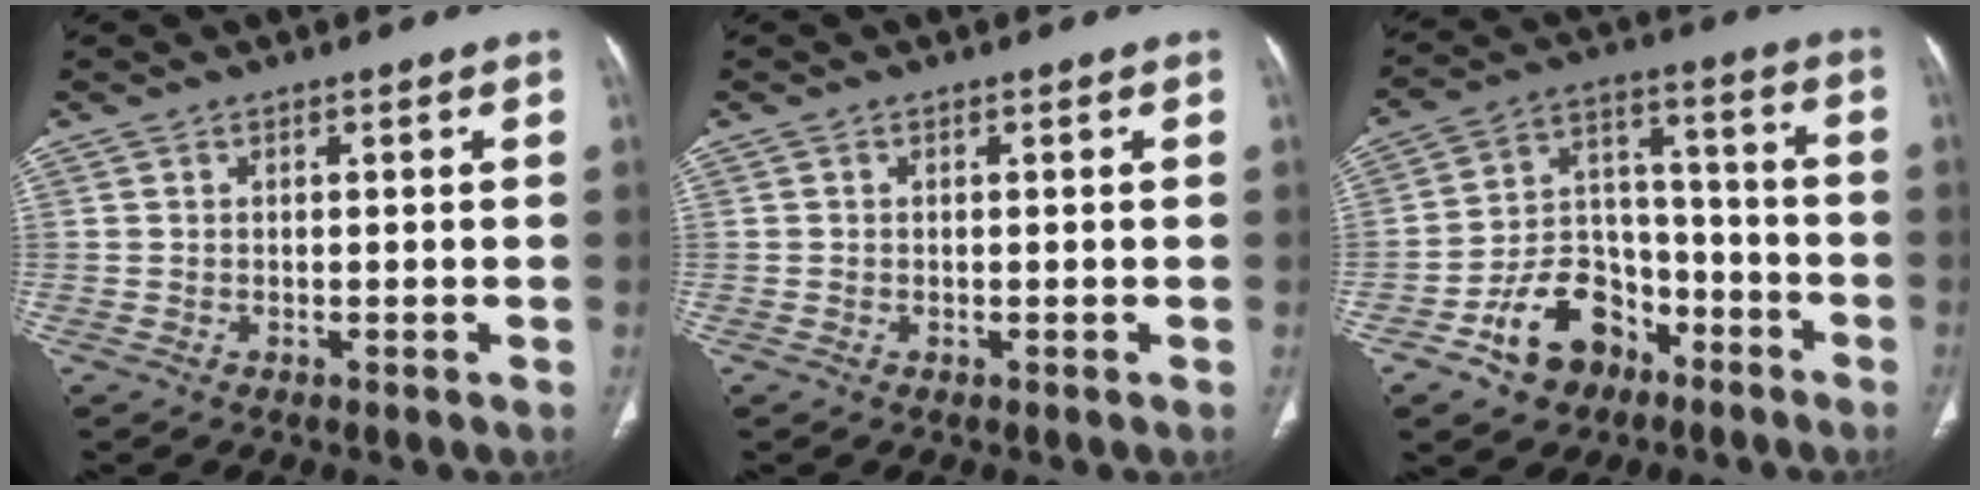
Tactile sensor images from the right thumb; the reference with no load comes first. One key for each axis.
{"total": 0.0}
{"total": 14.2, "fx": -7.7, "fy": 10.2, "fz": 6.2, "tx": -0.055, "ty": 0.078, "tz": -0.126}